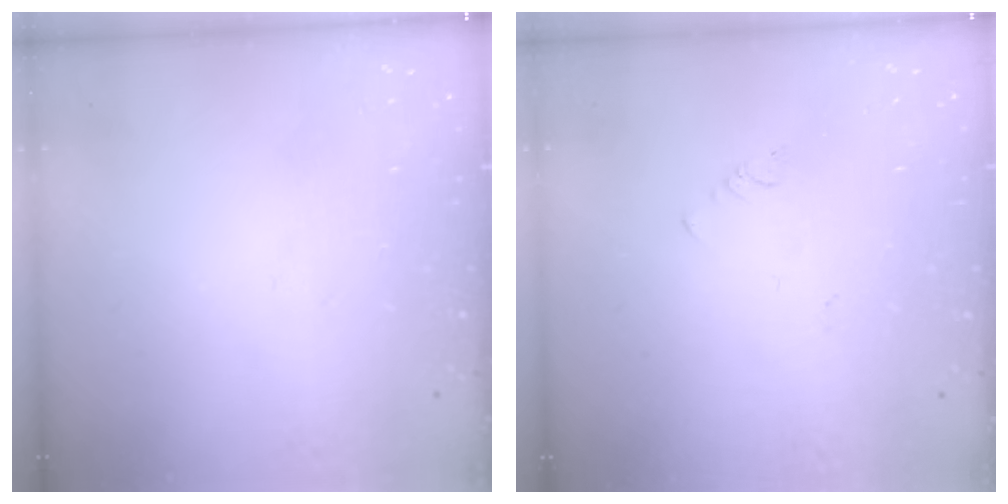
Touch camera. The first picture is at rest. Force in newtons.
{"total": 1.9, "press": 1.9, "slide": 0.4}